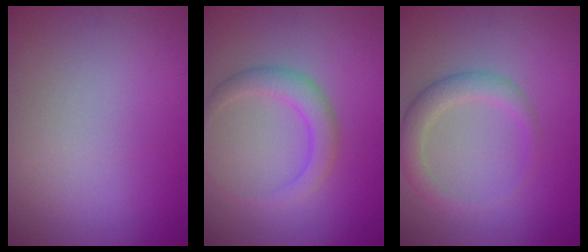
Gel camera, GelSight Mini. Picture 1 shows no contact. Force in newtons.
{"total": 2.8, "press": 2.8, "slide": 0.2}
{"total": 2.6, "press": 2.6, "slide": 0.2}